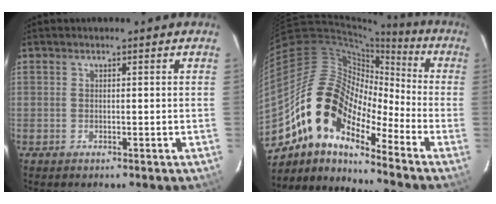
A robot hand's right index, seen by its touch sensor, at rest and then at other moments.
{"total": 15.2, "force": [-10.0, 6.6, 9.4], "torque": [-0.153, 0.004, -0.203]}